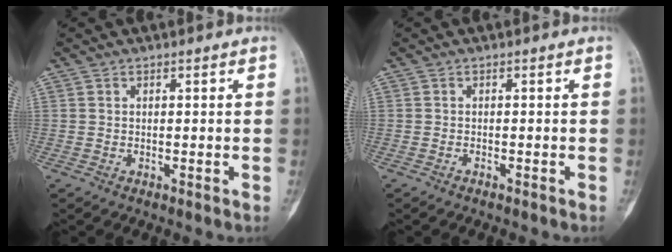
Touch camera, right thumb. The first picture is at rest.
{"total": 0.6, "force": [-0.5, 0.1, 0.3], "torque": [-0.012, 0.004, -0.006]}